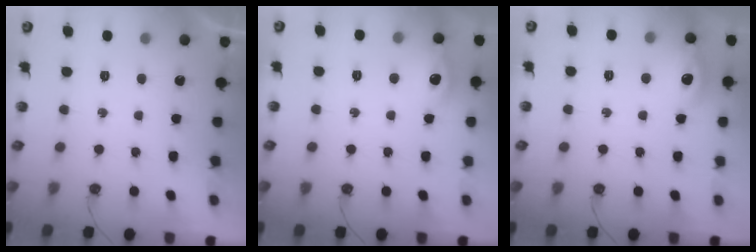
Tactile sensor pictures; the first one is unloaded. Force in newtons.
{"total": 9.8, "press": 9.7, "slide": 1.0}
{"total": 10.9, "press": 10.8, "slide": 1.1}